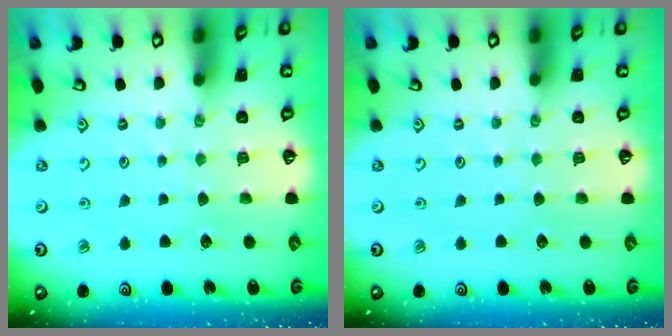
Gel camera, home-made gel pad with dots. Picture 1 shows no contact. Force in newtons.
{"total": 0.0}